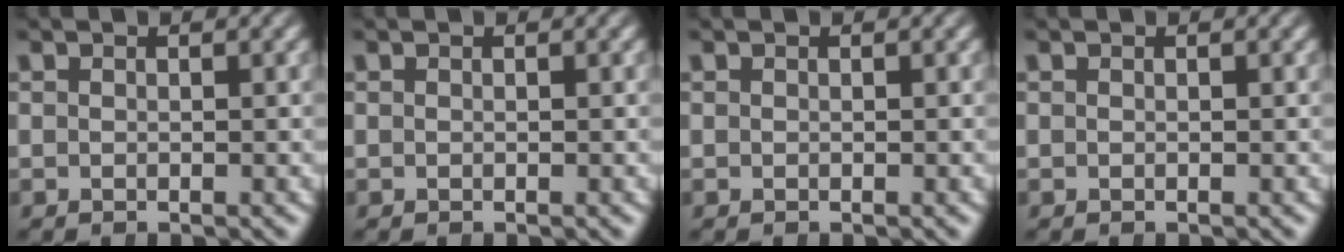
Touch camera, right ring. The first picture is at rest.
{"total": 0.0}
{"total": 0.0}
{"total": 0.0}